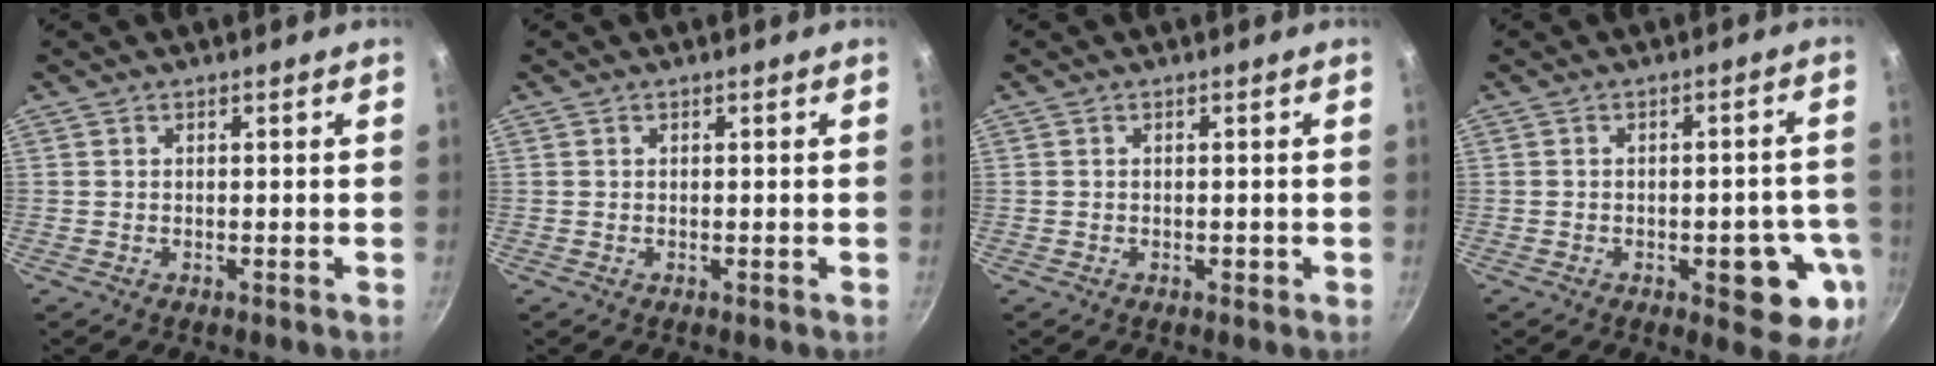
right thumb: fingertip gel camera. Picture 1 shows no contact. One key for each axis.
{"total": 0.0}
{"total": 0.6, "fx": -0.2, "fy": 0.4, "fz": 0.3, "tx": -0.002, "ty": 0.002, "tz": -0.003}
{"total": 10.5, "fx": -3.4, "fy": 4.6, "fz": 8.8, "tx": -0.067, "ty": 0.012, "tz": -0.040}